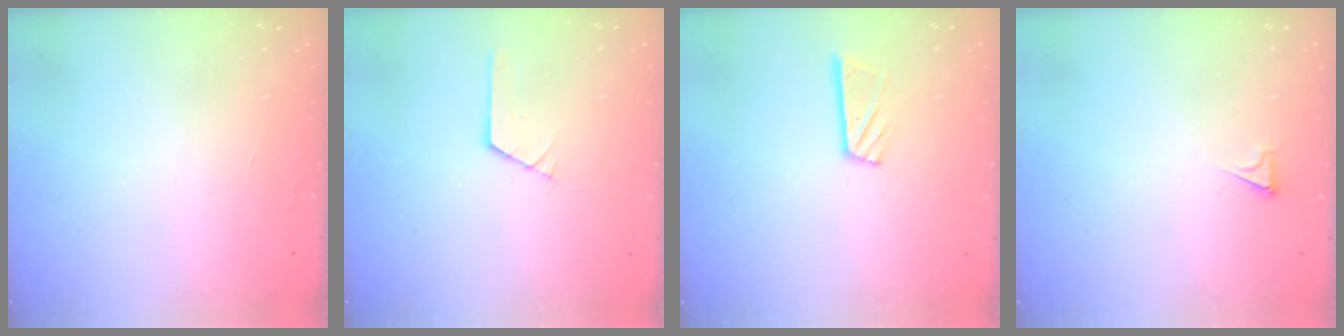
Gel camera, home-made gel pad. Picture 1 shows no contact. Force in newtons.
{"total": 1.1, "press": 1.0, "slide": 0.1}
{"total": 7.3, "press": 7.3, "slide": 0.4}
{"total": 2.2, "press": 2.2, "slide": 0.3}